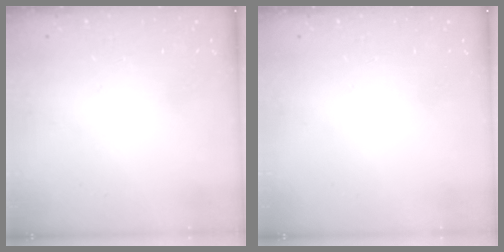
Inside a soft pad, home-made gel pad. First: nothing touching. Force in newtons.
{"total": 0.0}